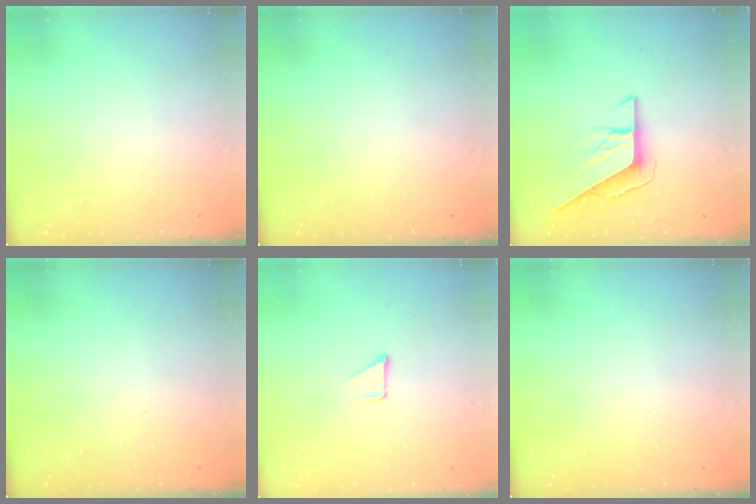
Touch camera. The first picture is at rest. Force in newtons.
{"total": 0.0}
{"total": 8.4, "press": 8.4, "slide": 0.4}
{"total": 0.0}
{"total": 1.7, "press": 1.7, "slide": 0.1}
{"total": 0.0}